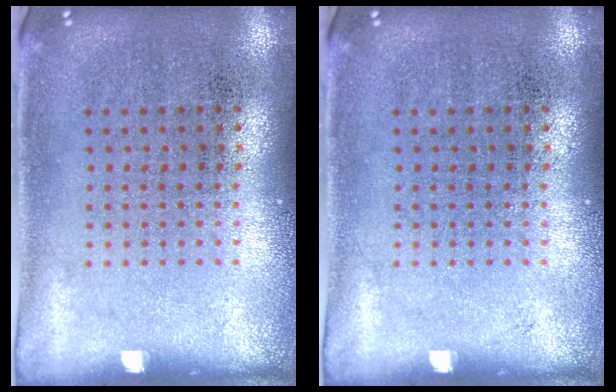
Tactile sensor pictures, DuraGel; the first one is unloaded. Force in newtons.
{"total": 0.0}